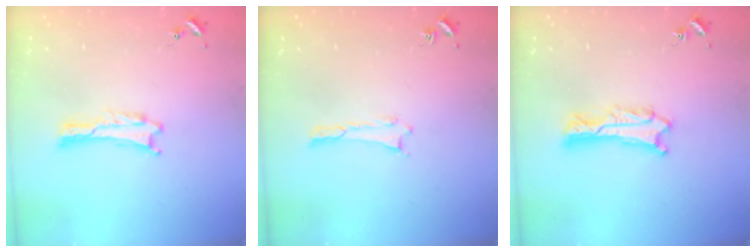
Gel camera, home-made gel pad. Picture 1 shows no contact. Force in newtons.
{"total": 0.0}
{"total": 2.2, "press": 2.2, "slide": 0.2}